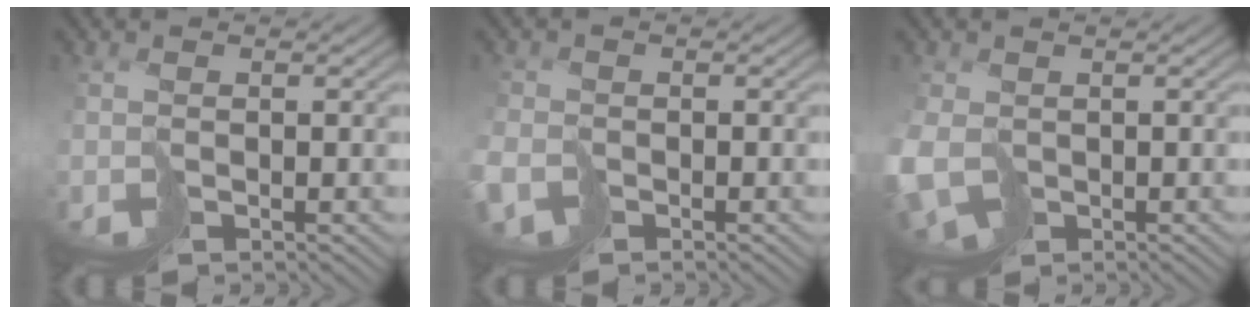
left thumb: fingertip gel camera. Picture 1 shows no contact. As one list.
[{"total": 3.6, "force": [-2.2, 2.2, 1.8], "torque": [-0.043, -0.011, -0.039]}, {"total": 6.2, "force": [-1.6, 4.4, 4.1], "torque": [-0.113, -0.026, -0.021]}]